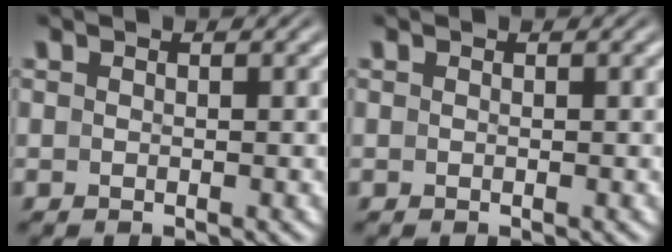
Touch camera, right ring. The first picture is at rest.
{"total": 0.0}